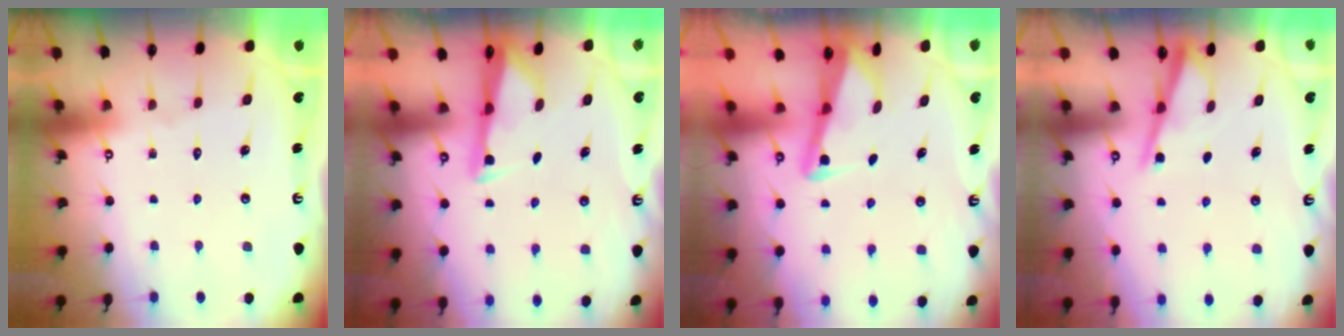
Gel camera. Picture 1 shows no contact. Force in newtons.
{"total": 2.8, "press": 2.8, "slide": 0.4}
{"total": 2.9, "press": 2.8, "slide": 0.4}
{"total": 2.5, "press": 2.4, "slide": 0.3}